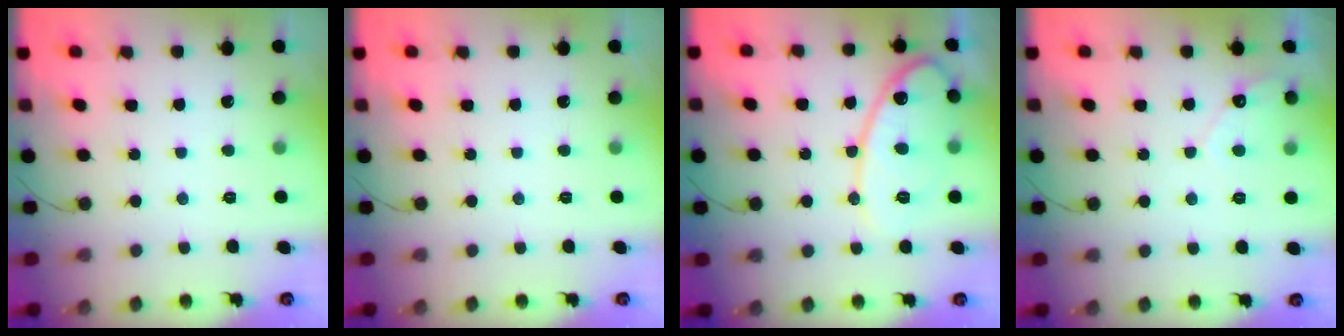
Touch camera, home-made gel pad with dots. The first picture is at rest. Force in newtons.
{"total": 0.0}
{"total": 14.7, "press": 14.7, "slide": 1.1}
{"total": 5.0, "press": 5.0, "slide": 0.4}